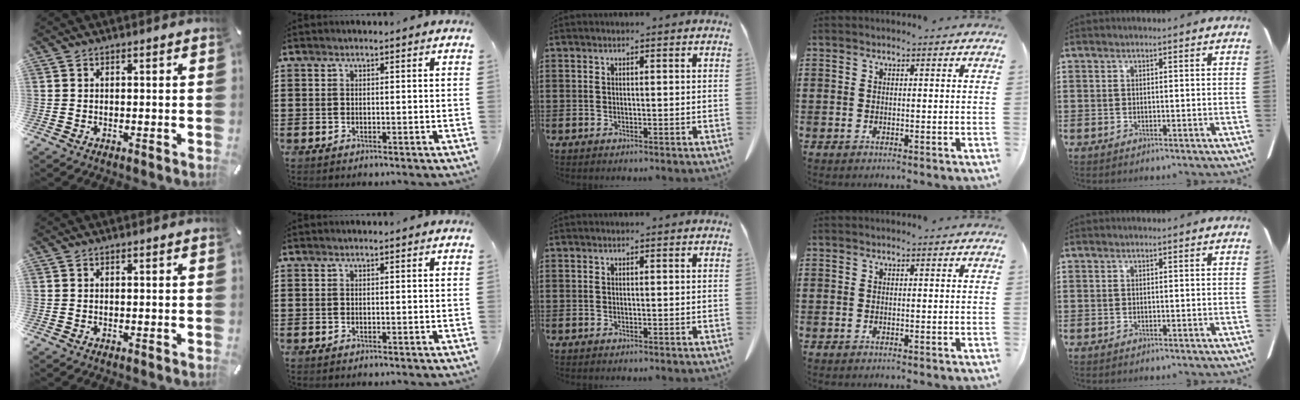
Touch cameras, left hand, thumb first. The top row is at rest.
{}